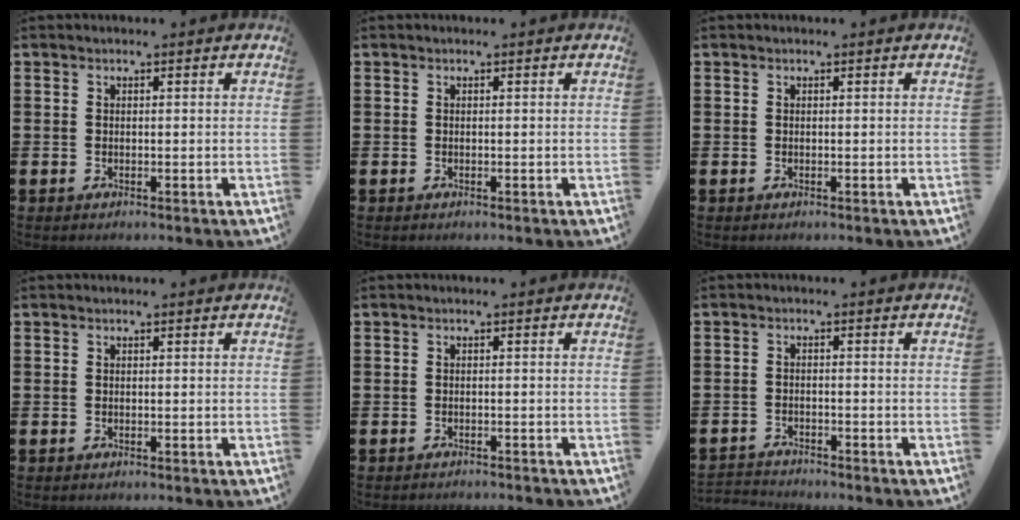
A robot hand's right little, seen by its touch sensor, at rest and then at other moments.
{"total": 0.0}
{"total": 0.0}
{"total": 0.0}
{"total": 0.6, "force": [-0.6, 0.0, -0.1], "torque": [0.000, -0.001, -0.012]}
{"total": 1.9, "force": [-1.9, 0.0, -0.2], "torque": [-0.002, 0.002, -0.042]}